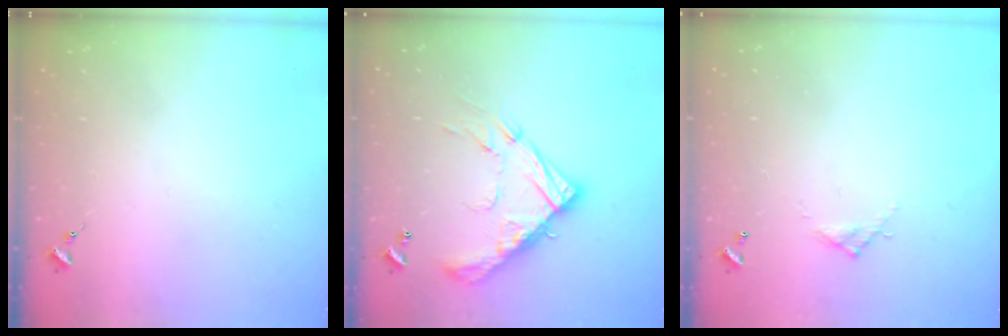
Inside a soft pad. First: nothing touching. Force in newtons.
{"total": 17.3, "press": 17.3, "slide": 1.4}
{"total": 4.2, "press": 4.2, "slide": 0.2}